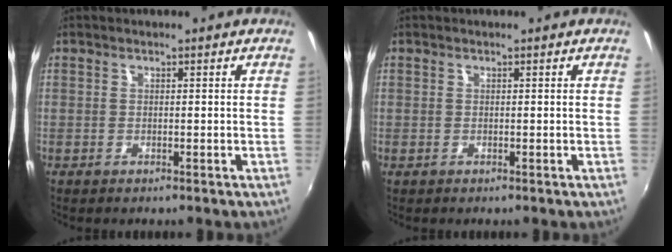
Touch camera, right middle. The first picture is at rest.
{"total": 0.0}